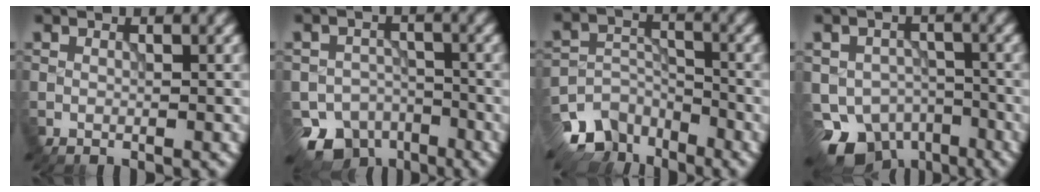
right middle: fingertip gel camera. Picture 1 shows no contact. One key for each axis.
{"total": 6.8, "fx": -5.0, "fy": 4.4, "fz": 1.5, "tx": -0.001, "ty": -0.014, "tz": -0.075}
{"total": 6.8, "fx": -5.2, "fy": 3.9, "fz": 1.9, "tx": -0.020, "ty": -0.011, "tz": -0.097}
{"total": 7.5, "fx": -4.7, "fy": 5.0, "fz": 3.0, "tx": -0.046, "ty": -0.027, "tz": -0.071}